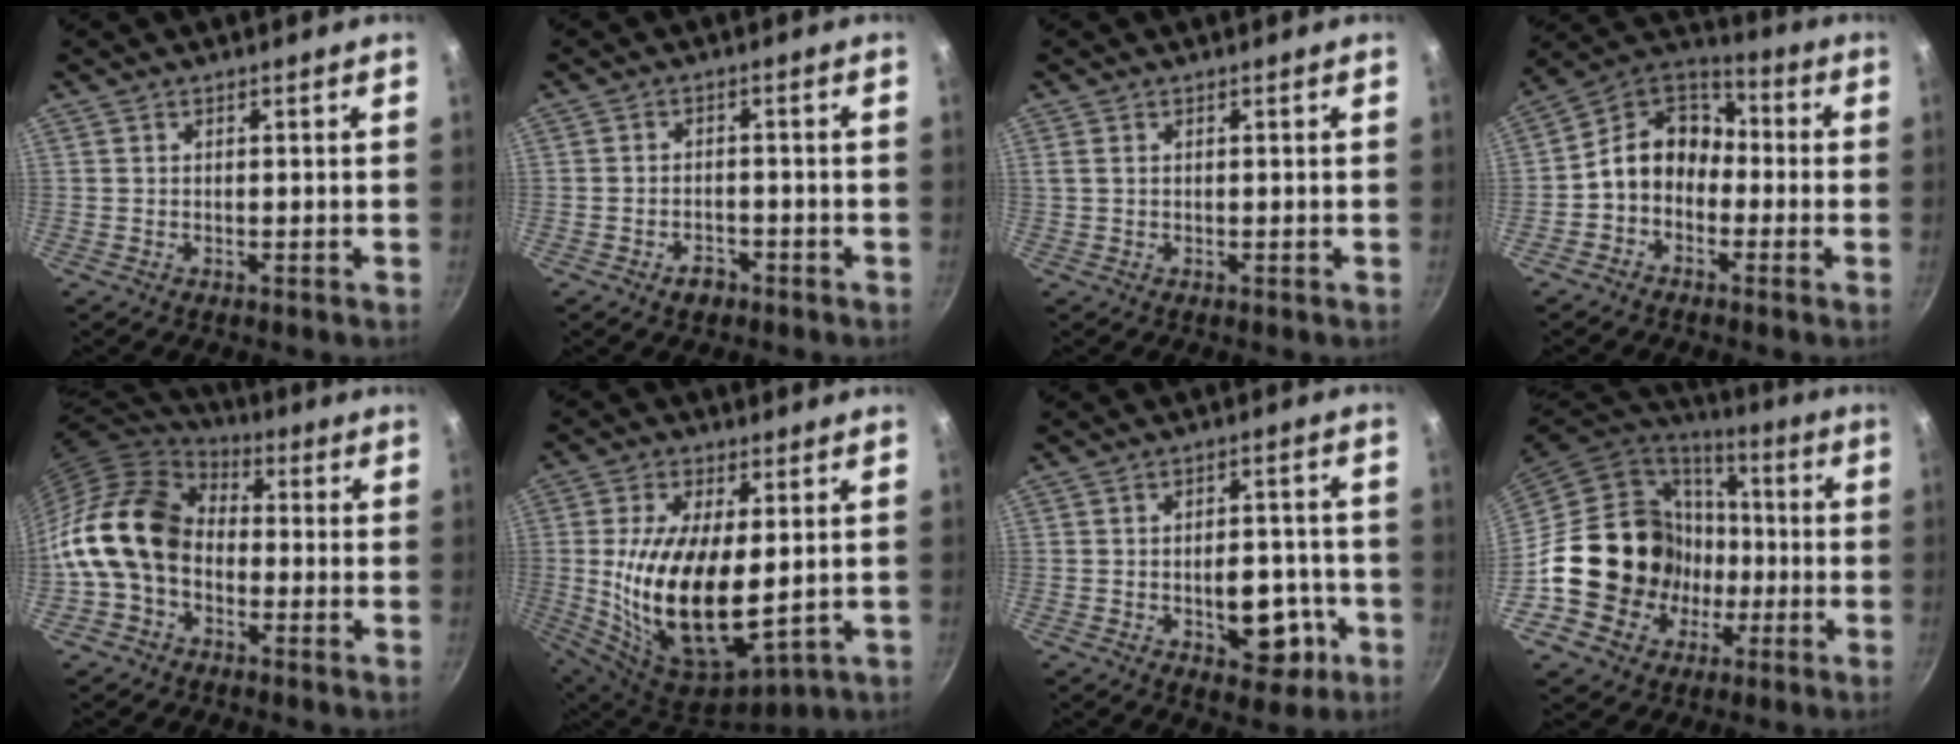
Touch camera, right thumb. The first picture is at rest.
{"total": 3.3, "force": [-2.1, 2.1, 1.5], "torque": [-0.013, 0.023, -0.028]}
{"total": 1.0, "force": [0.2, 0.6, 0.7], "torque": [-0.016, 0.001, 0.004]}
{"total": 11.0, "force": [-2.4, 8.7, 6.2], "torque": [-0.070, 0.052, -0.071]}
{"total": 15.3, "force": [-2.5, 11.2, 10.1], "torque": [-0.160, 0.042, -0.070]}
{"total": 19.6, "force": [0.2, 9.5, 17.2], "torque": [-0.321, -0.017, 0.017]}
{"total": 10.6, "force": [-3.4, 6.2, 7.9], "torque": [-0.071, 0.022, -0.038]}
{"total": 21.5, "force": [-2.8, 19.3, 8.9], "torque": [-0.130, 0.047, -0.025]}